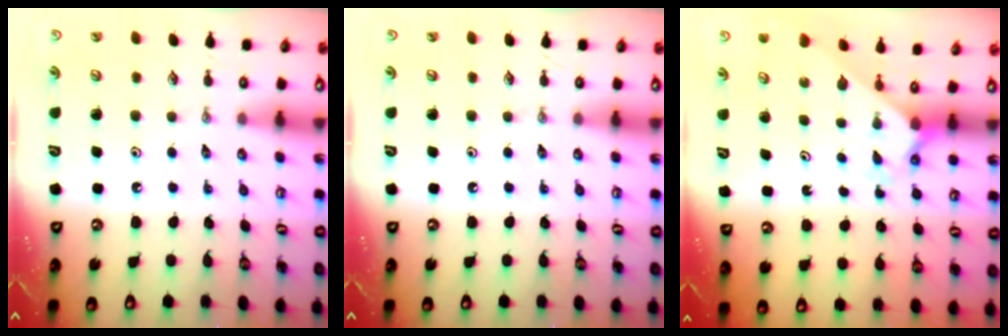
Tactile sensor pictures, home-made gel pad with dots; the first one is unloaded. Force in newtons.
{"total": 0.0}
{"total": 2.1, "press": 2.1, "slide": 0.2}